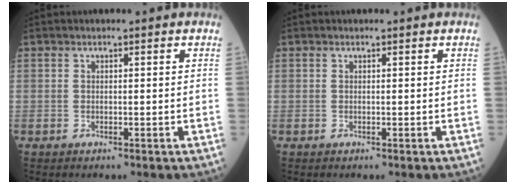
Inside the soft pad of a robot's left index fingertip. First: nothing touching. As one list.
[{"total": 0.0}]